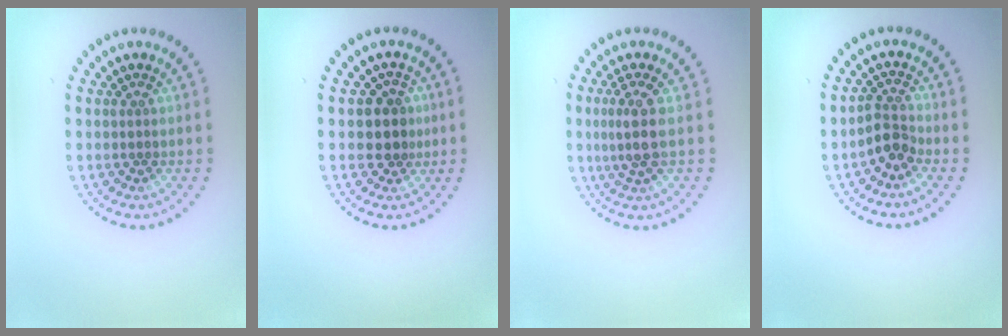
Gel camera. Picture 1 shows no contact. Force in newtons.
{"total": 2.6, "press": 2.3, "slide": 1.2}
{"total": 2.6, "press": 2.1, "slide": 1.7}
{"total": 2.4, "press": 1.8, "slide": 1.5}